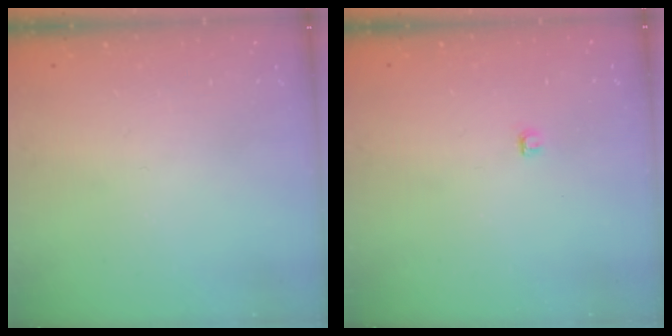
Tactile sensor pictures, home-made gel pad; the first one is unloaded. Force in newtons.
{"total": 2.8, "press": 2.7, "slide": 0.3}